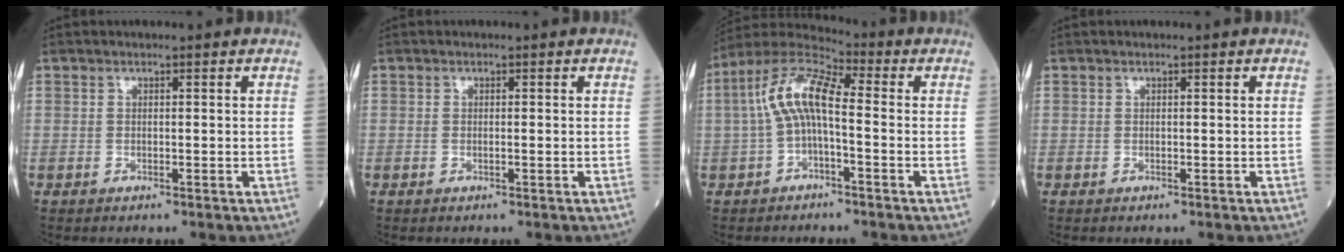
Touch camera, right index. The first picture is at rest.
{"total": 0.5, "force": [-0.1, 0.1, 0.5], "torque": [-0.013, -0.002, -0.001]}
{"total": 9.2, "force": [-0.3, 2.8, 8.8], "torque": [-0.184, 0.033, -0.012]}
{"total": 0.0}